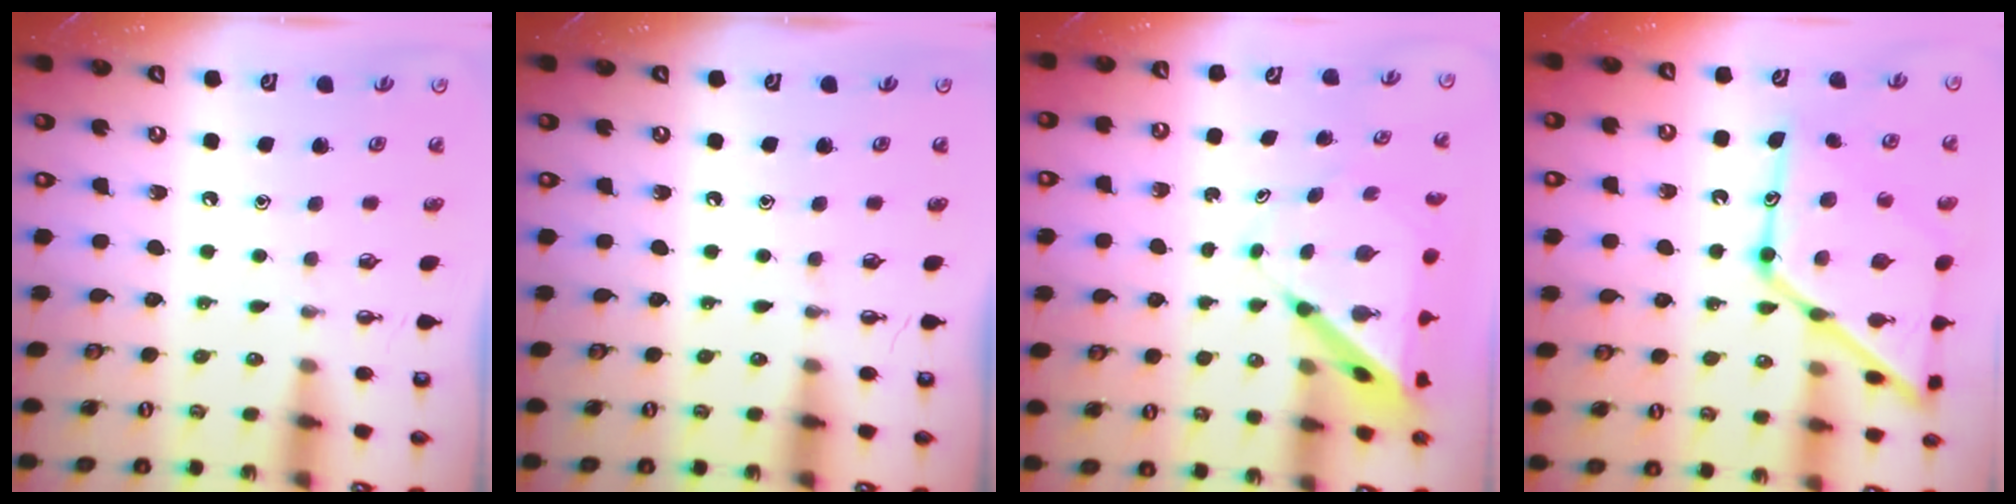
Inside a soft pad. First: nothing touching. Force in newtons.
{"total": 0.0}
{"total": 7.3, "press": 7.3, "slide": 0.6}
{"total": 22.1, "press": 22.0, "slide": 1.8}